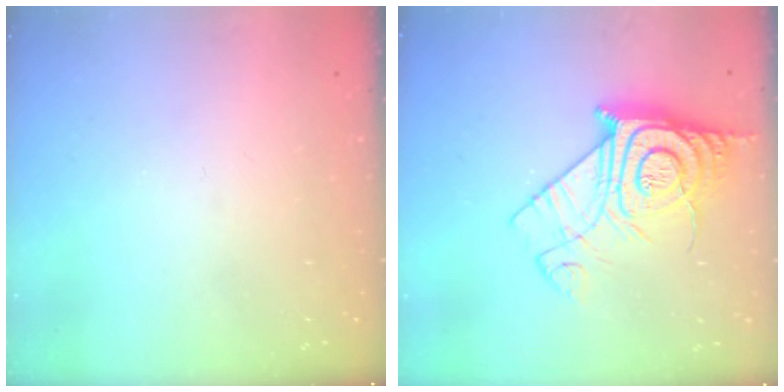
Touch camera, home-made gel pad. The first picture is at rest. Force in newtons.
{"total": 16.1, "press": 16.1, "slide": 1.1}